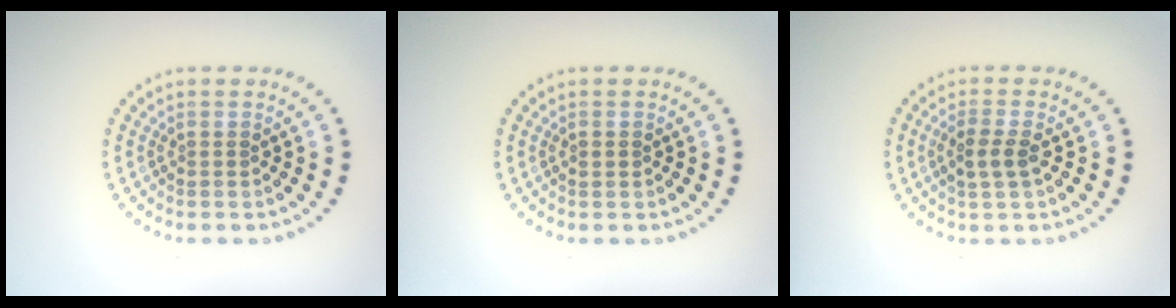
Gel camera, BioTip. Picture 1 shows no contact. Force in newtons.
{"total": 0.9, "press": 0.9, "slide": 0.1}
{"total": 2.0, "press": 2.0, "slide": 0.6}